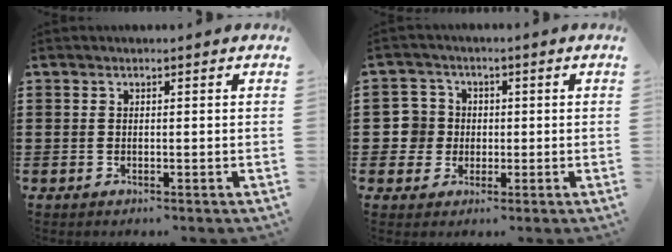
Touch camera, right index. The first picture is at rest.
{"total": 5.2, "force": [-0.1, 5.0, 1.1], "torque": [-0.050, 0.014, -0.004]}